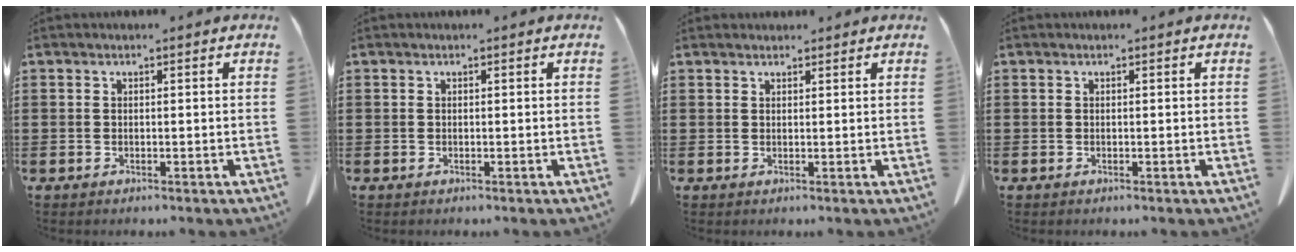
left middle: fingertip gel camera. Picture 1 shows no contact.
{"total": 0.0}
{"total": 1.0, "force": [1.0, 0.3, 0.1], "torque": [0.004, -0.004, 0.019]}
{"total": 0.0}